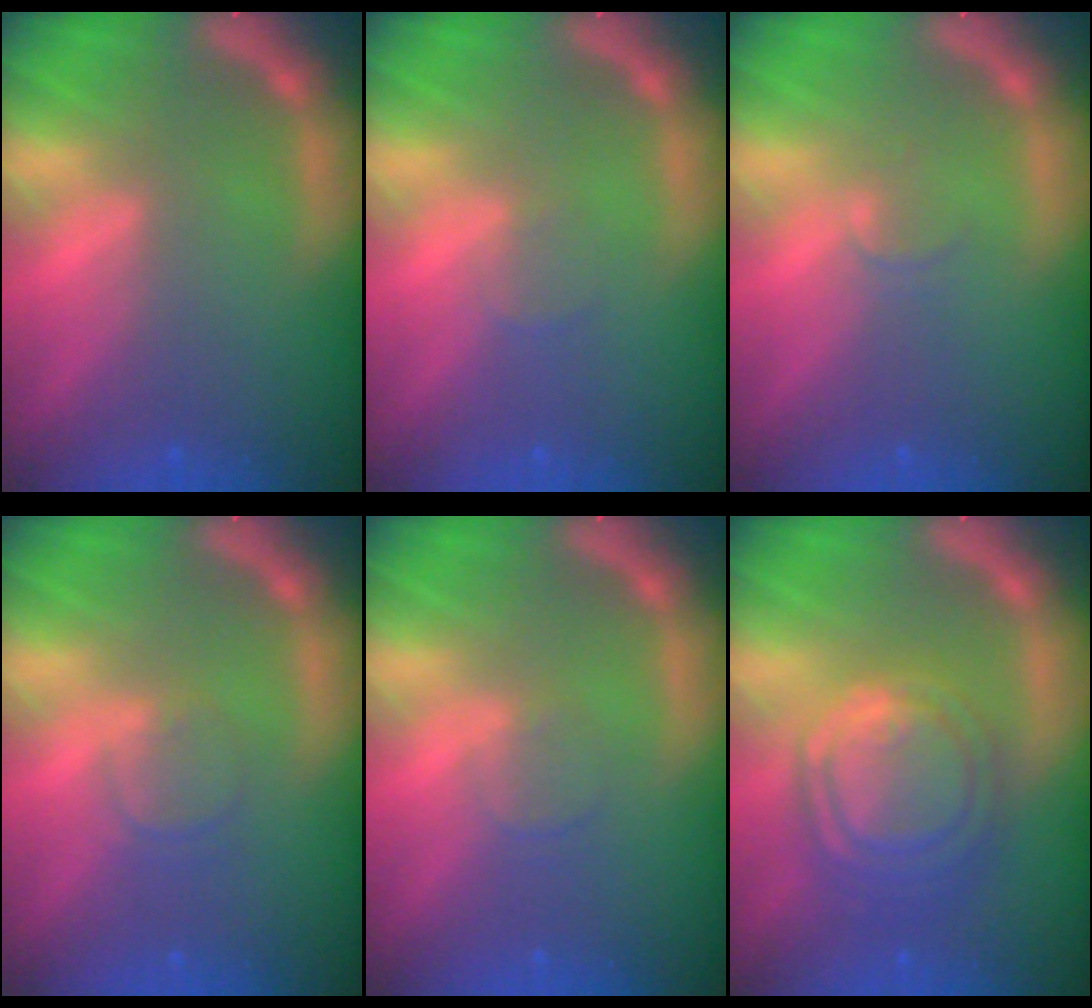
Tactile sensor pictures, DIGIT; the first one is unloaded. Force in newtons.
{"total": 1.0}
{"total": 1.0}
{"total": 1.9}
{"total": 1.4}
{"total": 8.6}